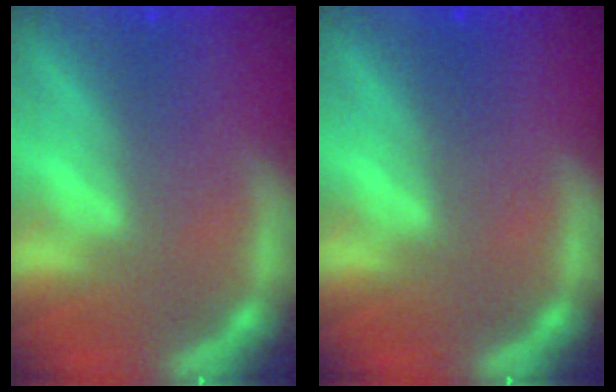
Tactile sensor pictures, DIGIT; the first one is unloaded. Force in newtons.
{"total": 1.0}